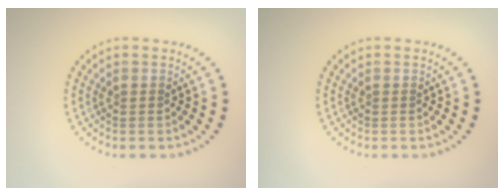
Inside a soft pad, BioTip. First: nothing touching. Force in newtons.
{"total": 0.0}